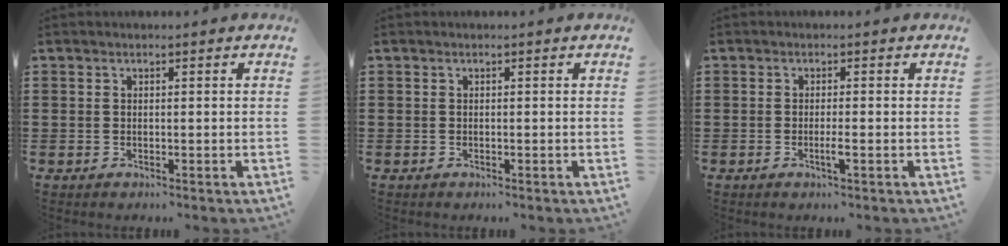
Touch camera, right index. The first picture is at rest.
{"total": 0.0}
{"total": 1.9, "force": [-0.7, 0.1, 1.8], "torque": [-0.030, -0.001, -0.014]}